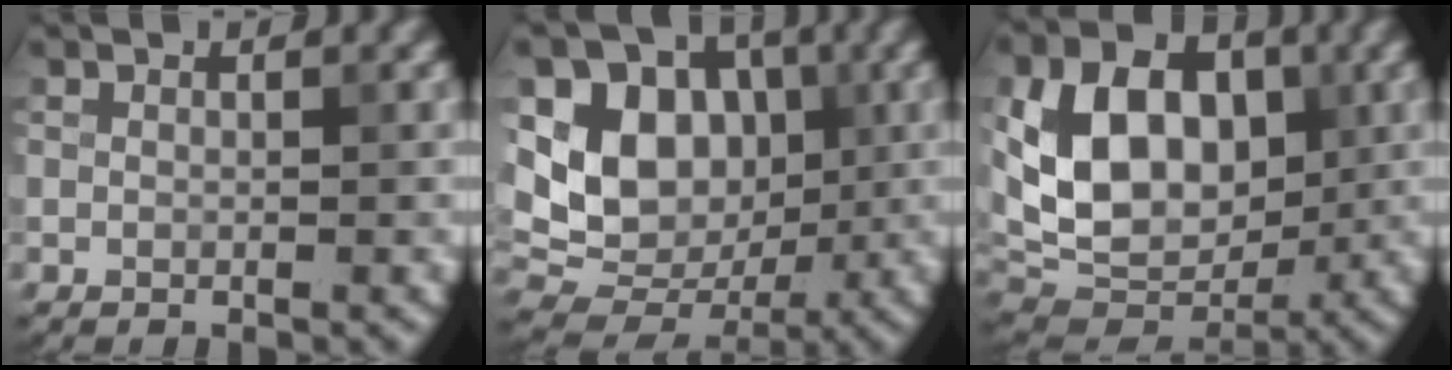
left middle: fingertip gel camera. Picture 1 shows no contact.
{"total": 10.3, "force": [1.3, 8.4, 5.9], "torque": [-0.101, -0.003, 0.016]}
{"total": 10.8, "force": [1.5, 7.7, 7.3], "torque": [-0.140, 0.002, 0.023]}